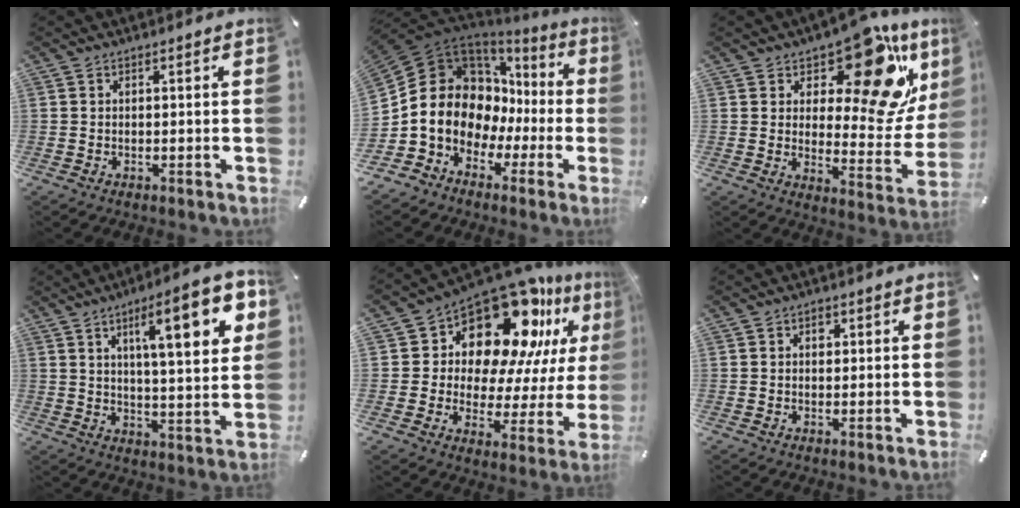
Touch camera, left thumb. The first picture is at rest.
{"total": 14.2, "force": [0.3, 12.6, 6.7], "torque": [-0.140, -0.032, 0.009]}
{"total": 19.6, "force": [12.3, 8.4, 12.7], "torque": [-0.164, -0.096, 0.201]}
{"total": 17.1, "force": [7.2, 4.7, 14.8], "torque": [-0.214, -0.024, 0.103]}
{"total": 18.7, "force": [13.8, 9.2, 8.7], "torque": [-0.139, -0.119, 0.235]}
{"total": 1.5, "force": [0.5, 1.2, 0.8], "torque": [-0.002, 0.000, 0.004]}